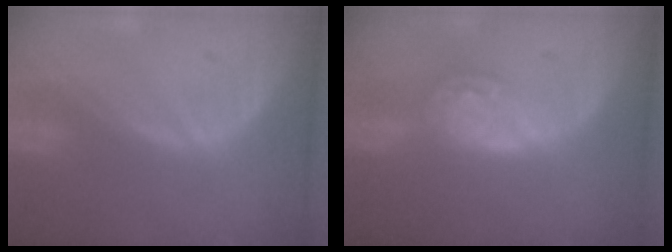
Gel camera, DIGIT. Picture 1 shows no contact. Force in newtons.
{"total": 5.9, "press": 5.9, "slide": 0.3}